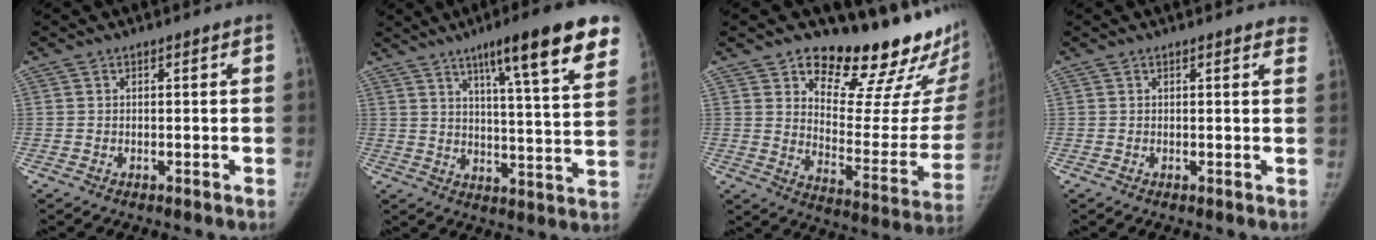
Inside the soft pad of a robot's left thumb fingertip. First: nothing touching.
{"total": 19.0, "force": [11.5, 2.6, 14.9], "torque": [-0.186, -0.040, 0.161]}
{"total": 24.4, "force": [18.1, 9.5, 13.3], "torque": [-0.129, -0.121, 0.242]}
{"total": 2.2, "force": [1.9, 0.8, 0.7], "torque": [0.013, -0.003, 0.007]}